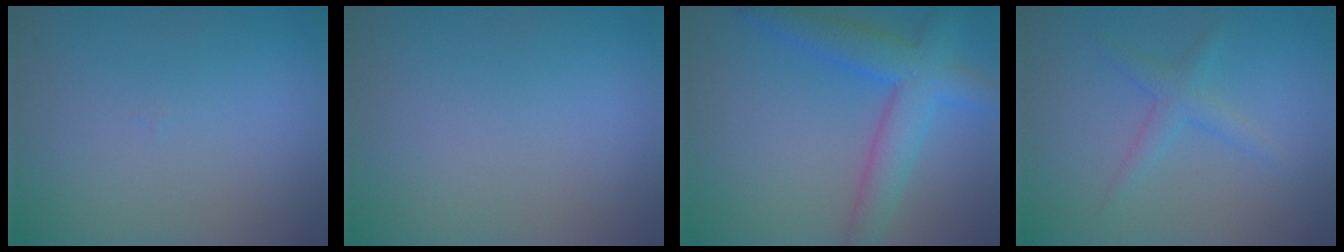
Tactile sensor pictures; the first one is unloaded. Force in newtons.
{"total": 0.0}
{"total": 5.7, "press": 5.7, "slide": 0.2}
{"total": 1.8, "press": 1.8, "slide": 0.1}